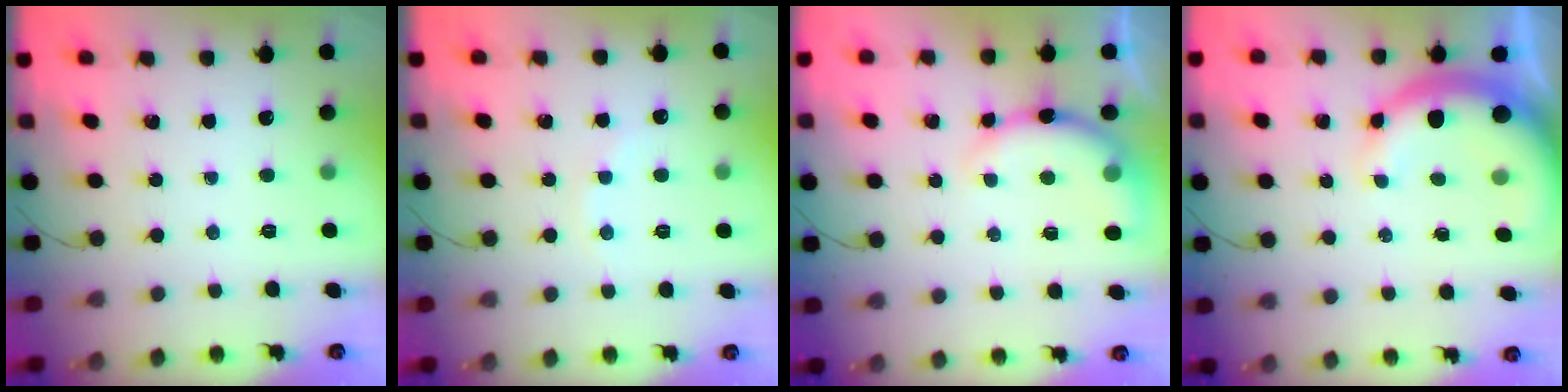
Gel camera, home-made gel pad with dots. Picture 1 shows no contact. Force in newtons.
{"total": 3.6, "press": 3.5, "slide": 1.0}
{"total": 8.2, "press": 8.0, "slide": 1.6}
{"total": 9.8, "press": 9.6, "slide": 2.0}